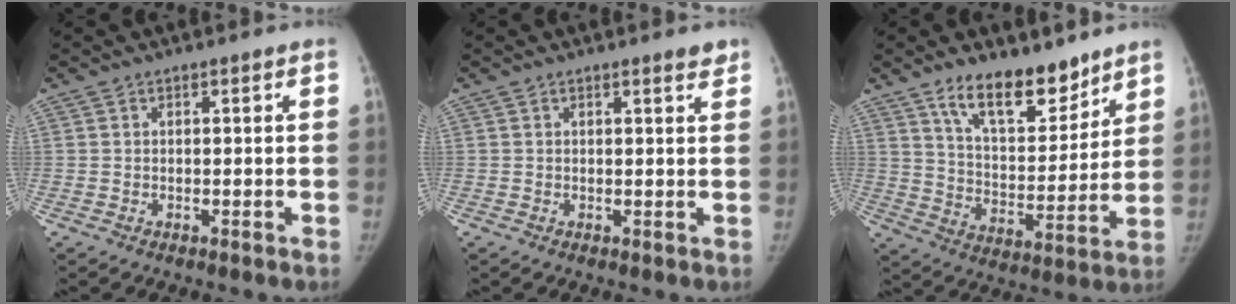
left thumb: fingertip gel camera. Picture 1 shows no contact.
{"total": 1.7, "force": [1.3, 0.3, 0.9], "torque": [-0.009, -0.009, 0.017]}
{"total": 14.6, "force": [10.7, 6.2, 7.9], "torque": [-0.086, -0.080, 0.187]}